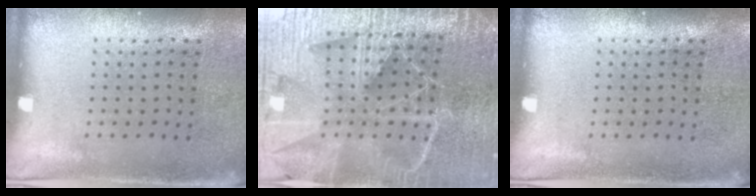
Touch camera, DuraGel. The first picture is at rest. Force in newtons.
{"total": 6.4, "press": 5.5, "slide": 3.2}
{"total": 0.0}